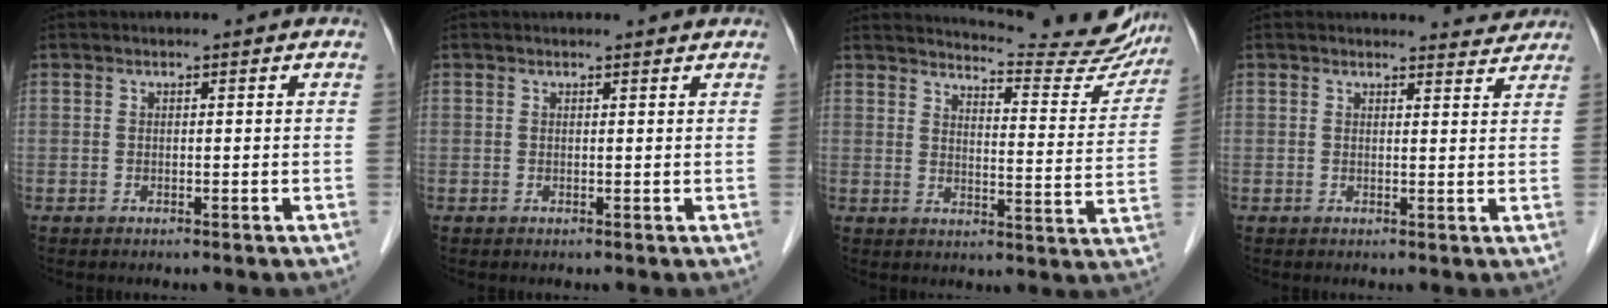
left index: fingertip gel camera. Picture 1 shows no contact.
{"total": 1.3, "force": [1.3, 0.1, 0.1], "torque": [-0.010, -0.001, 0.015]}
{"total": 17.1, "force": [16.5, 1.7, 4.1], "torque": [-0.047, -0.078, 0.187]}
{"total": 2.9, "force": [2.8, 0.3, -0.5], "torque": [0.001, -0.013, 0.025]}